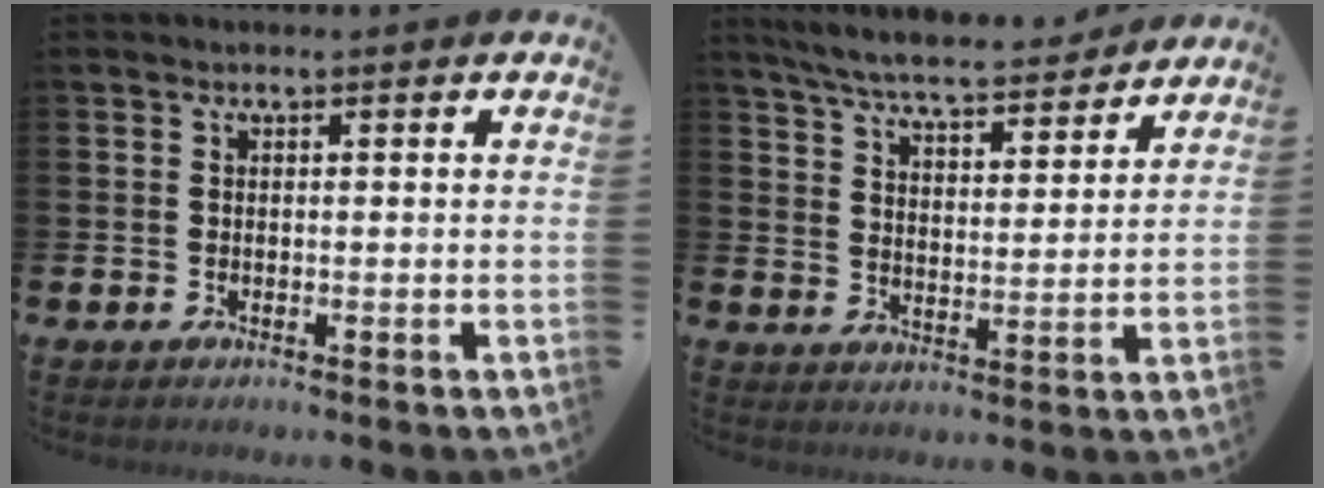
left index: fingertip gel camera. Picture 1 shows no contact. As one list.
[{"total": 6.9, "force": [6.5, 0.8, 2.1], "torque": [-0.062, -0.043, 0.112]}]